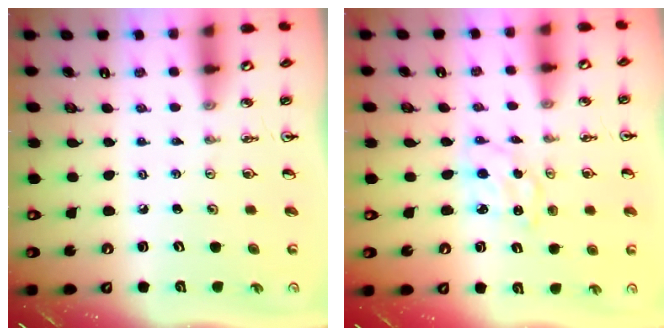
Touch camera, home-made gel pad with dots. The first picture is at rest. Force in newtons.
{"total": 2.5, "press": 2.5, "slide": 0.3}